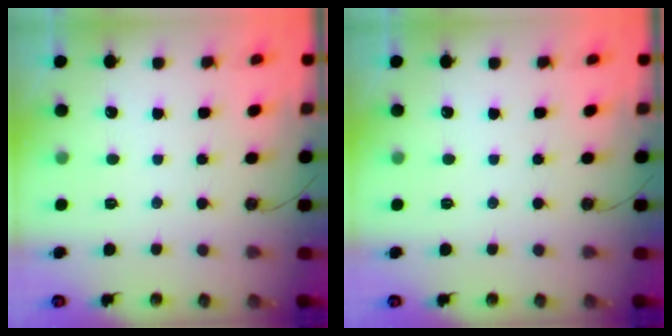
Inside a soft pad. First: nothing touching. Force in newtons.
{"total": 0.0}